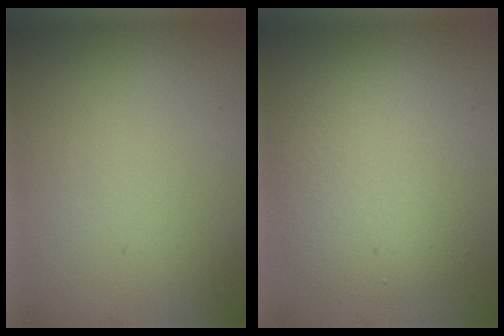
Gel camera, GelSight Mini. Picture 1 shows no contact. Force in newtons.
{"total": 5.1, "press": 5.1, "slide": 0.2}